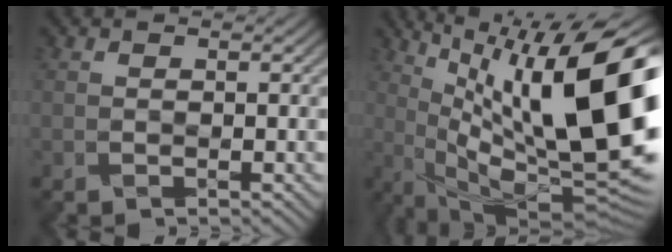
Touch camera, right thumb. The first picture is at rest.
{"total": 19.8, "force": [4.7, 6.6, 18.0], "torque": [-0.273, 0.021, 0.090]}